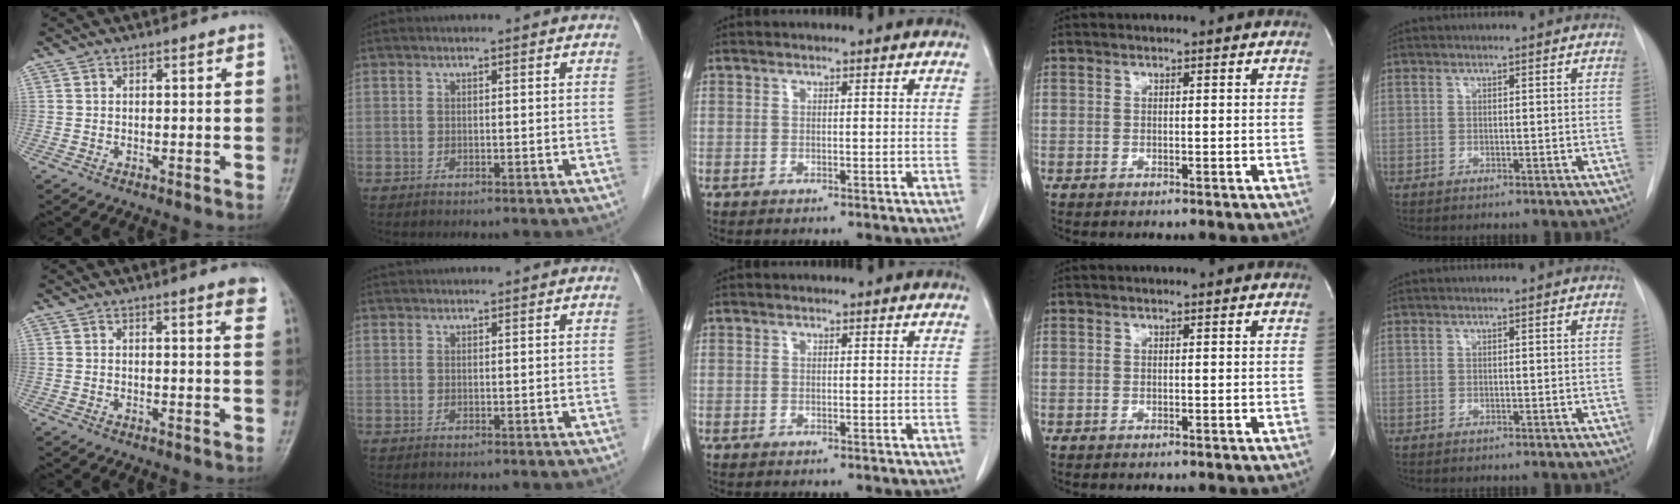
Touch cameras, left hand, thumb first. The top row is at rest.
{"thumb": {"total": 3.2, "force": [2.2, 0.2, 2.3], "torque": [-0.025, -0.008, 0.023]}, "index": {"total": 1.5, "force": [1.4, 0.1, 0.3], "torque": [-0.005, 0.025, 0.028]}}